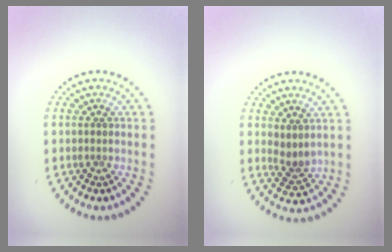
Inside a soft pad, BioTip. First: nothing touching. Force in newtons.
{"total": 1.7, "press": 1.3, "slide": 1.1}